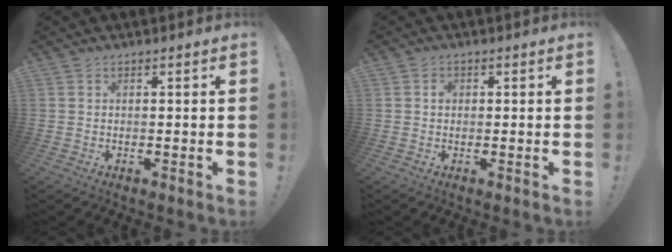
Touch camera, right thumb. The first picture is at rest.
{"total": 1.3, "force": [-0.1, 1.2, 0.5], "torque": [0.006, -0.001, -0.006]}